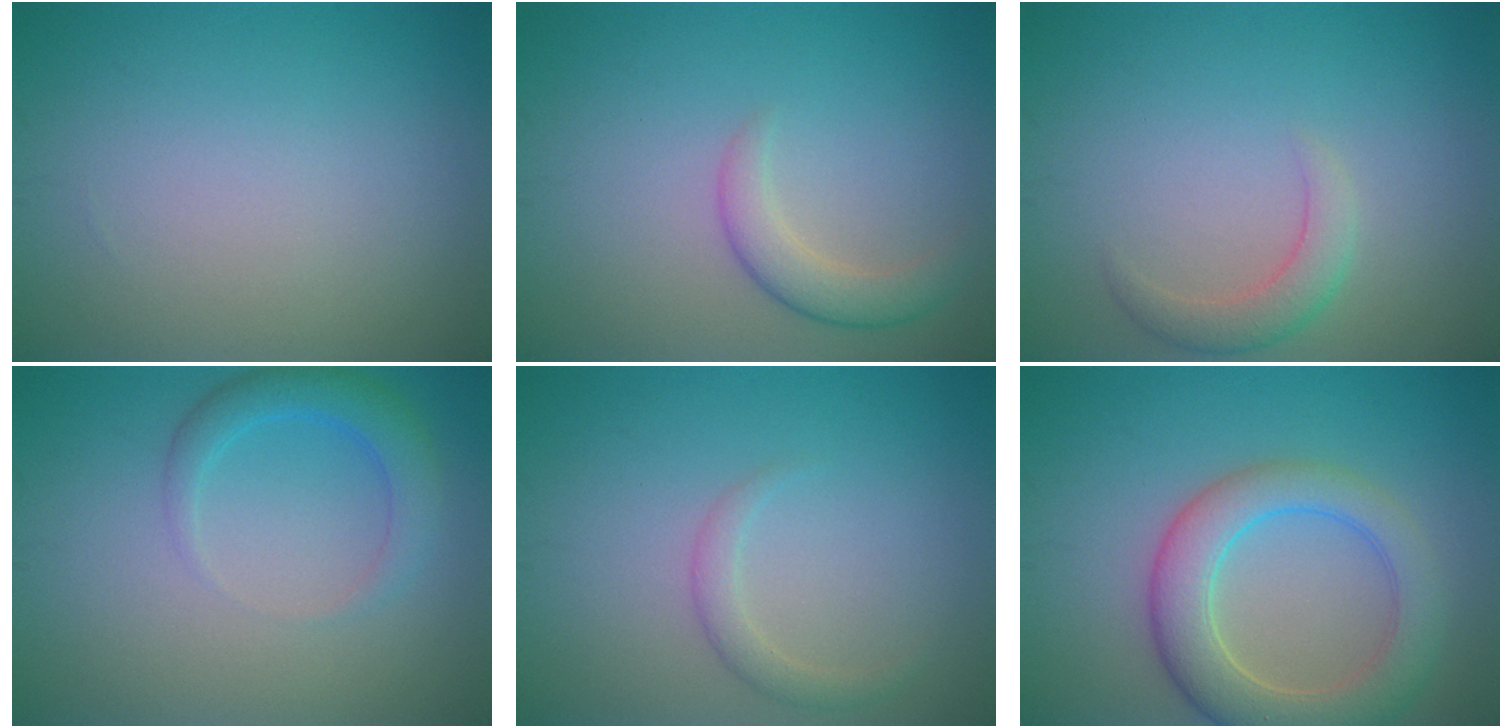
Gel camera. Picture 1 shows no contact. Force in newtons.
{"total": 2.6, "press": 2.6, "slide": 0.1}
{"total": 2.3, "press": 2.3, "slide": 0.4}
{"total": 2.9, "press": 2.9, "slide": 0.2}
{"total": 1.5, "press": 1.5, "slide": 0.0}
{"total": 6.1, "press": 6.1, "slide": 0.5}